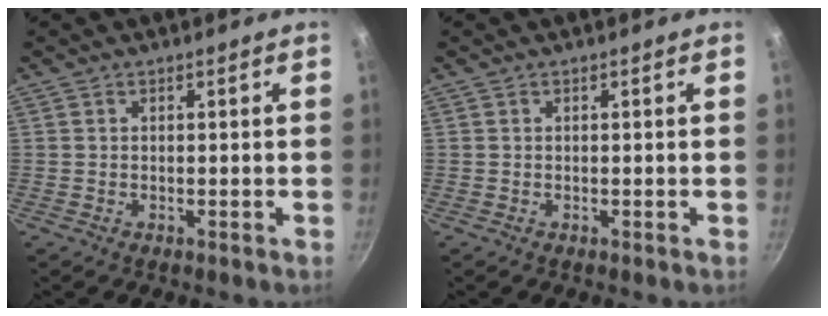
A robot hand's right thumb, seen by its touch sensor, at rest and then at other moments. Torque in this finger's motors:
{"motor_torque": [-0.03, 0.03, 0.00, 0.00, 0.00]}